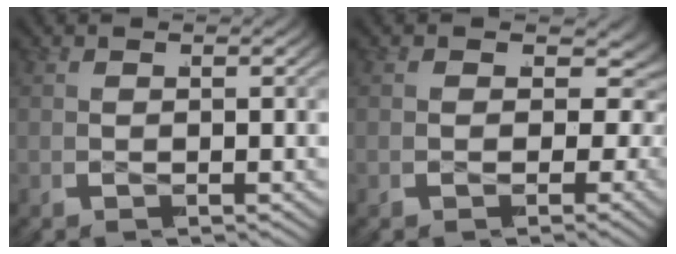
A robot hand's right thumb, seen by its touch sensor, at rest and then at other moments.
{"total": 7.6, "force": [-1.0, 5.0, 5.6], "torque": [-0.086, -0.019, -0.004]}